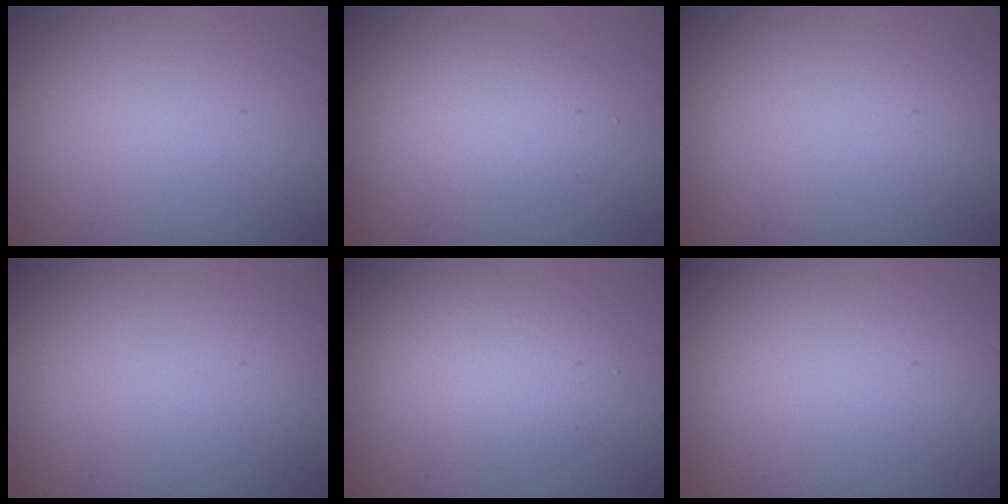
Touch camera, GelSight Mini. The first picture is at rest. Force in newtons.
{"total": 2.2, "press": 2.2, "slide": 0.2}
{"total": 0.0}
{"total": 0.0}
{"total": 2.6, "press": 2.6, "slide": 0.2}
{"total": 0.0}